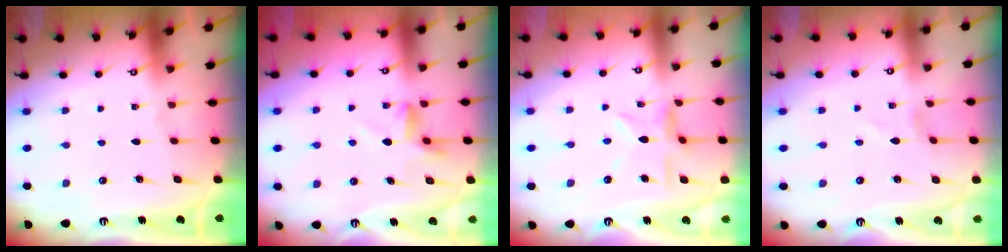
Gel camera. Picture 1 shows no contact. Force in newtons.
{"total": 3.2, "press": 3.0, "slide": 0.9}
{"total": 8.1, "press": 8.1, "slide": 0.8}
{"total": 1.2, "press": 1.2, "slide": 0.1}